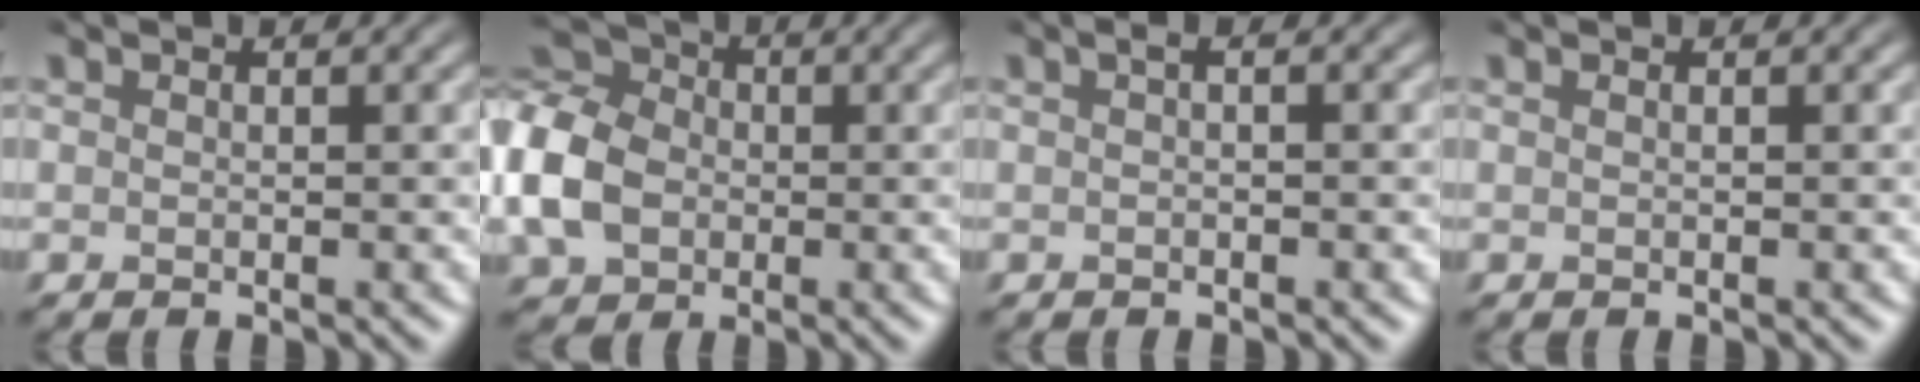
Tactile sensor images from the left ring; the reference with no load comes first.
{"total": 7.8, "force": [-1.8, 6.0, 4.6], "torque": [-0.118, 0.007, -0.056]}
{"total": 0.7, "force": [0.0, 0.1, 0.7], "torque": [-0.013, 0.000, -0.001]}
{"total": 0.0}